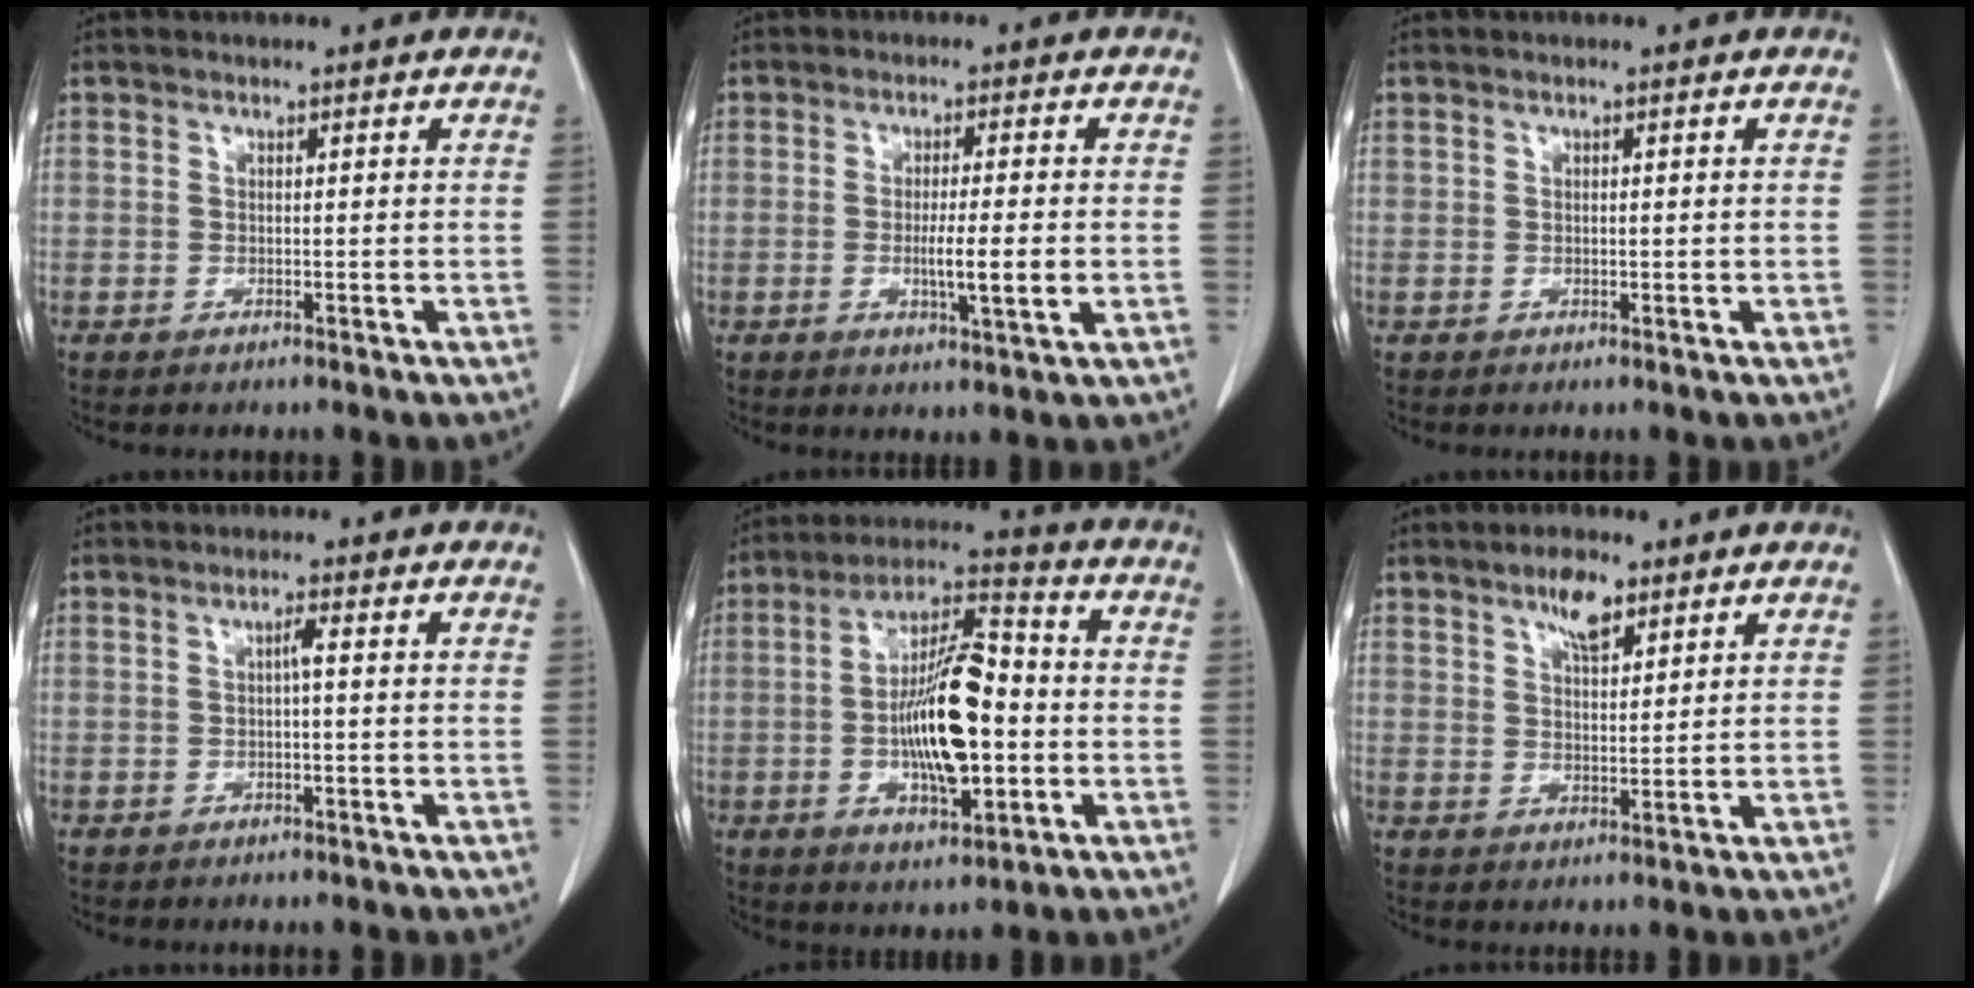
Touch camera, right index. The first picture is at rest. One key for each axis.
{"total": 4.5, "fx": -0.7, "fy": 0.1, "fz": 4.4, "tx": -0.074, "ty": -0.007, "tz": -0.009}
{"total": 0.5, "fx": 0.2, "fy": 0.3, "fz": 0.4, "tx": -0.006, "ty": 0.001, "tz": 0.006}
{"total": 1.2, "fx": 0.0, "fy": 0.0, "fz": 1.2, "tx": -0.021, "ty": 0.004, "tz": -0.001}
{"total": 15.3, "fx": -1.8, "fy": 4.7, "fz": 14.4, "tx": -0.265, "ty": 0.012, "tz": -0.027}
{"total": 4.9, "fx": 3.1, "fy": 1.8, "fz": 3.3, "tx": -0.059, "ty": 0.004, "tz": 0.055}